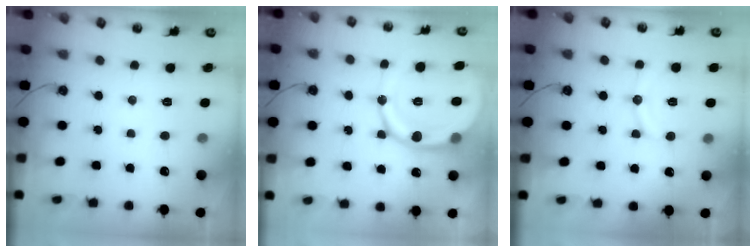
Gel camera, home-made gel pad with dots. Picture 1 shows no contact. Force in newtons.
{"total": 16.6, "press": 16.3, "slide": 3.2}
{"total": 9.0, "press": 8.8, "slide": 1.9}